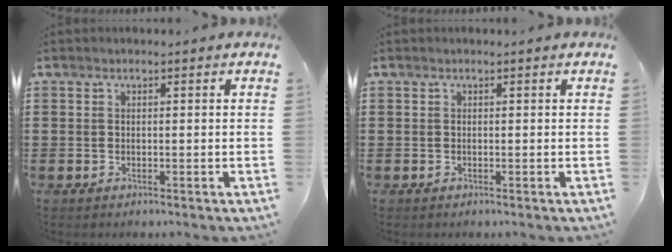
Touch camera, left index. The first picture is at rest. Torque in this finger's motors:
{"motor_torque": [0.00, 0.00, 0.00, 0.00]}